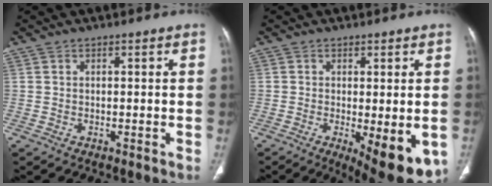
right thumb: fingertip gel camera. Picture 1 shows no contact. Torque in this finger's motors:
{"motor_torque": [0.29, 0.97, 0.12, -0.05, 0.07]}